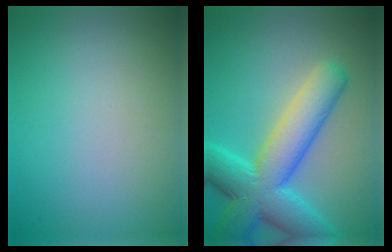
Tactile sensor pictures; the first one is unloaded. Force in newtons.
{"total": 9.4, "press": 9.4, "slide": 0.4}